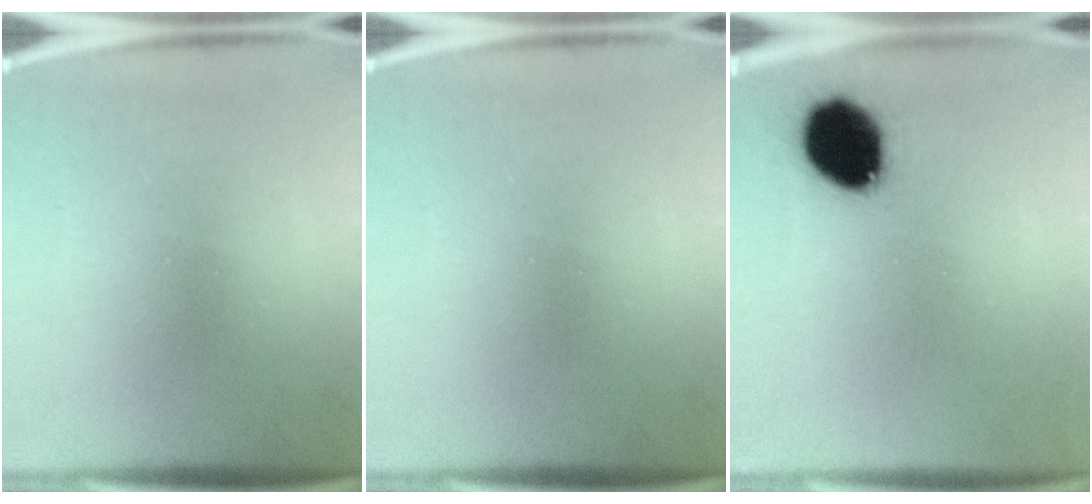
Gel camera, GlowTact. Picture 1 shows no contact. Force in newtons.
{"total": 0.0}
{"total": 13.2}